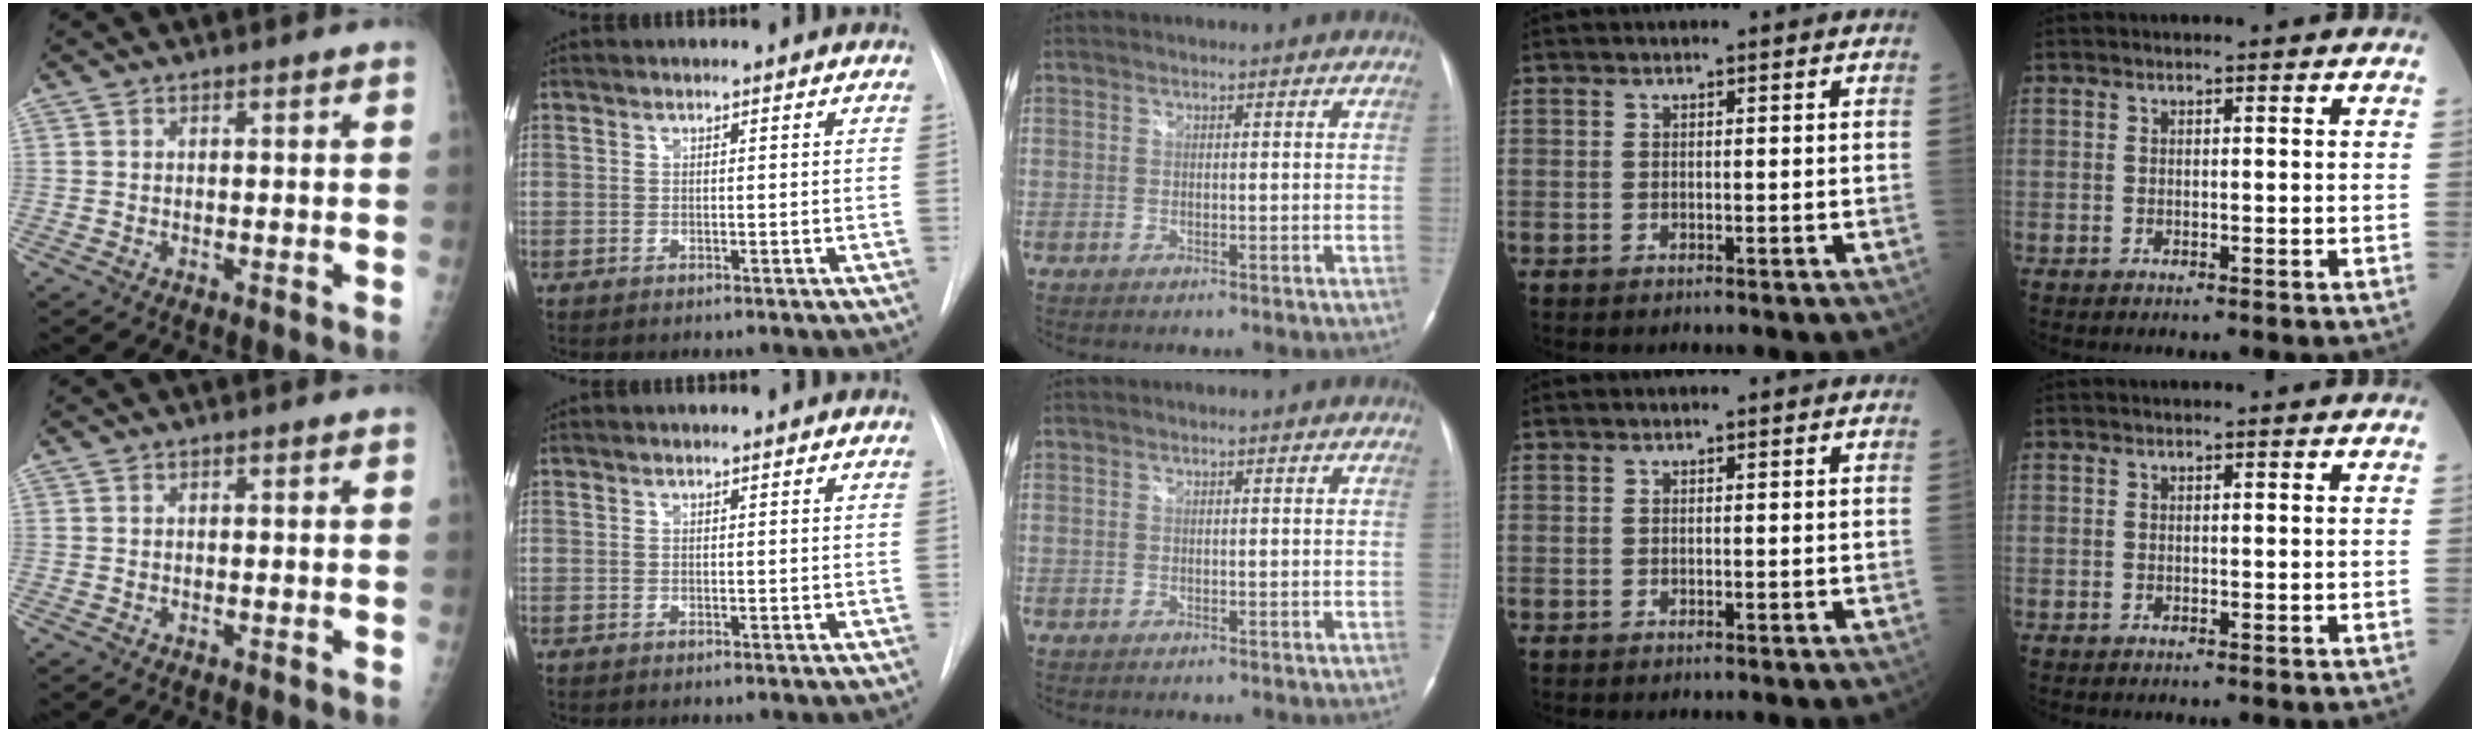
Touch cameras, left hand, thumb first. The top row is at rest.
{}